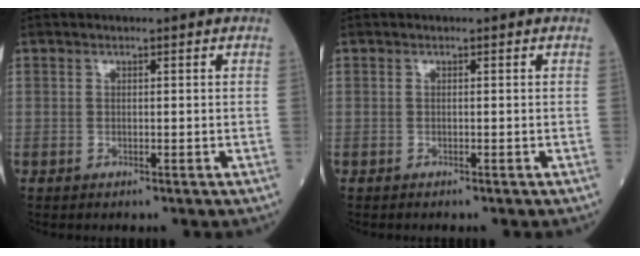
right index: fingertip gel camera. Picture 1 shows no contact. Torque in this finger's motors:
{"motor_torque": [-0.21, -0.11, -0.04, -0.01]}